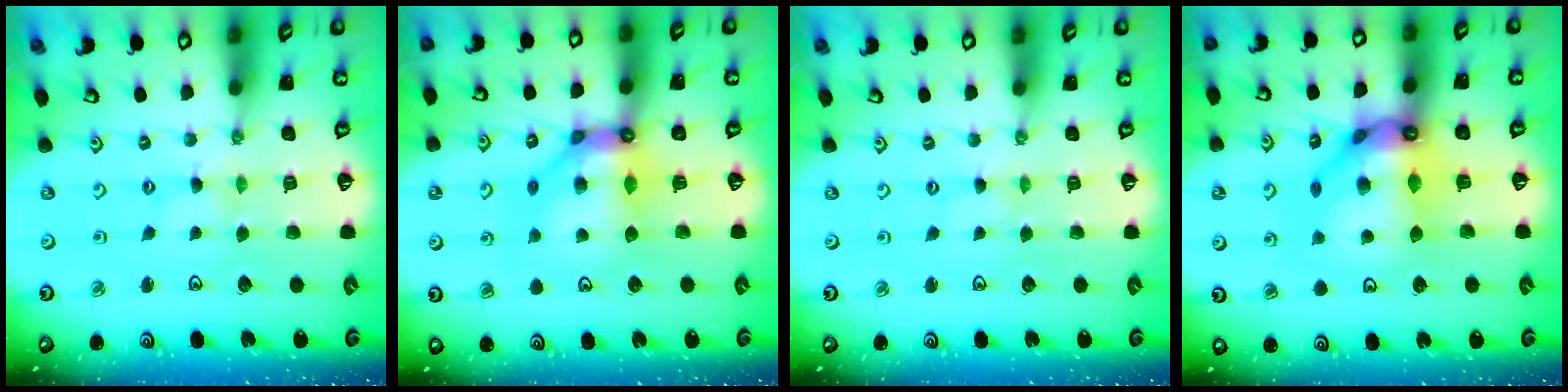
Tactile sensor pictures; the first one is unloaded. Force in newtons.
{"total": 11.0, "press": 10.9, "slide": 1.4}
{"total": 0.0}
{"total": 15.2, "press": 15.1, "slide": 1.4}